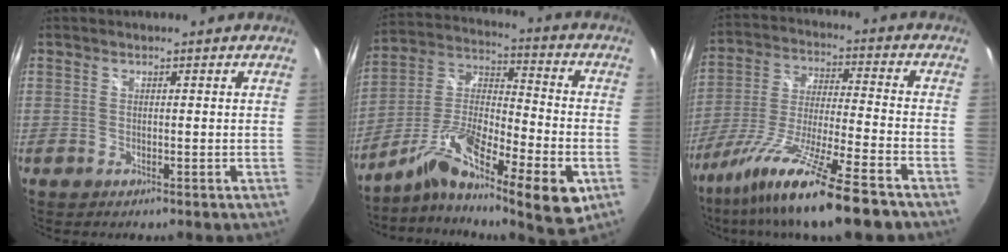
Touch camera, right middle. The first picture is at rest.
{"total": 18.3, "force": [-9.1, 4.4, 15.2], "torque": [-0.266, -0.019, -0.168]}
{"total": 18.4, "force": [-13.3, 0.5, 12.7], "torque": [-0.254, -0.046, -0.233]}